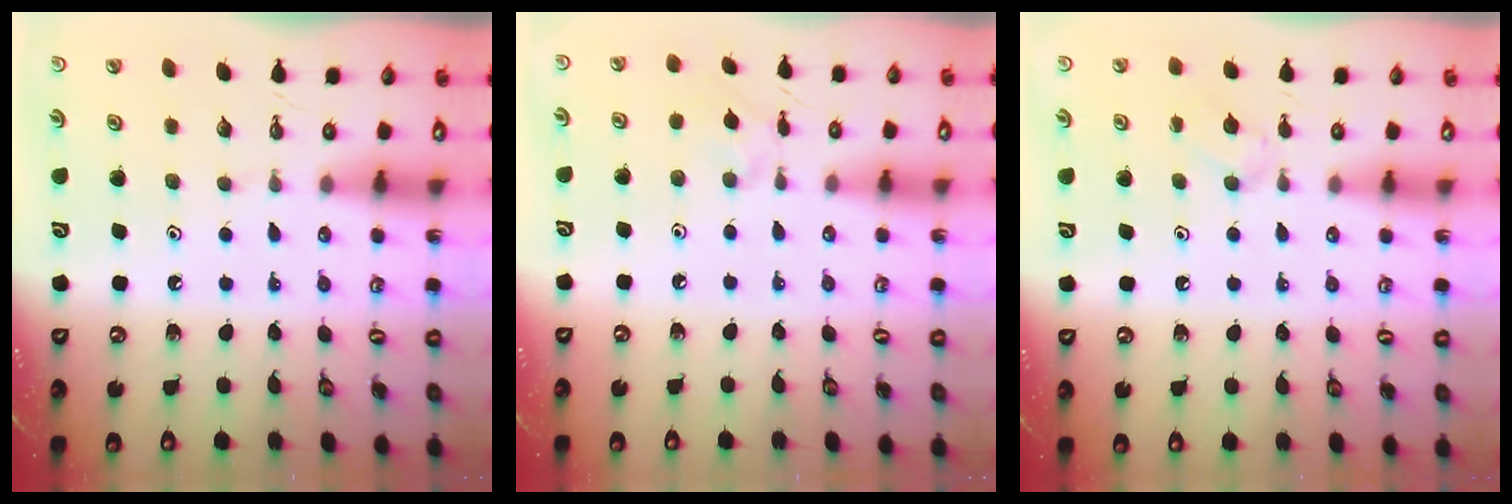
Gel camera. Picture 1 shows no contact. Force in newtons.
{"total": 2.1, "press": 2.1, "slide": 0.4}
{"total": 6.3, "press": 6.3, "slide": 0.9}